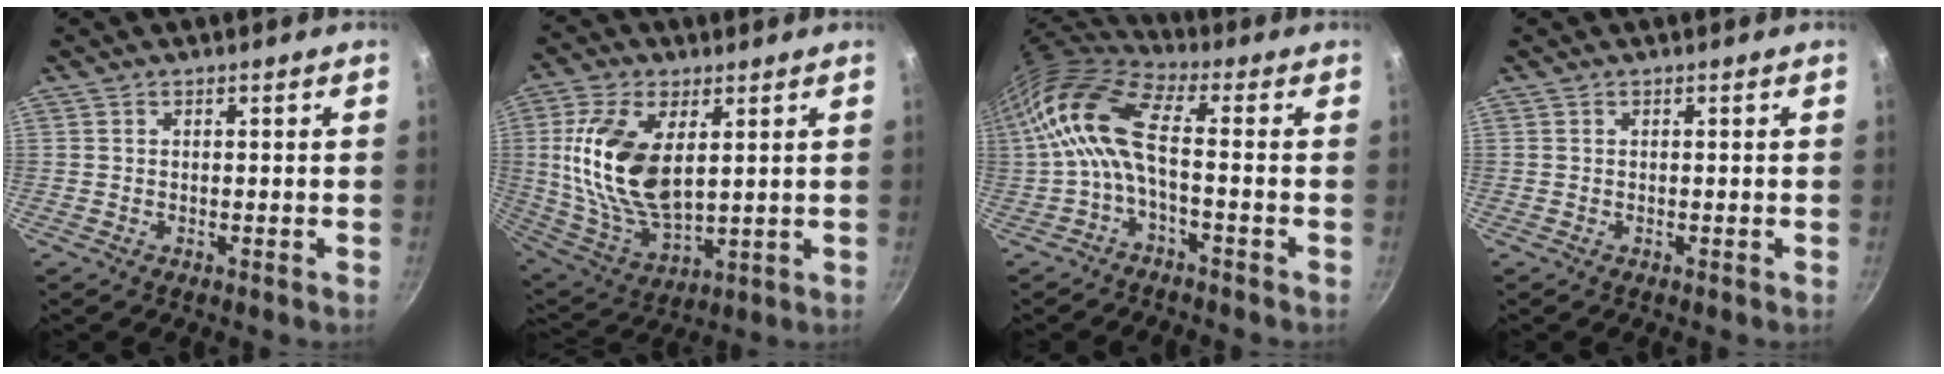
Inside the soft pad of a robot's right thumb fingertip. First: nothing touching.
{"total": 17.4, "force": [3.6, 9.3, 14.2], "torque": [-0.277, -0.018, 0.080]}
{"total": 11.9, "force": [-1.0, 4.8, 10.8], "torque": [-0.239, 0.026, -0.032]}
{"total": 0.0}